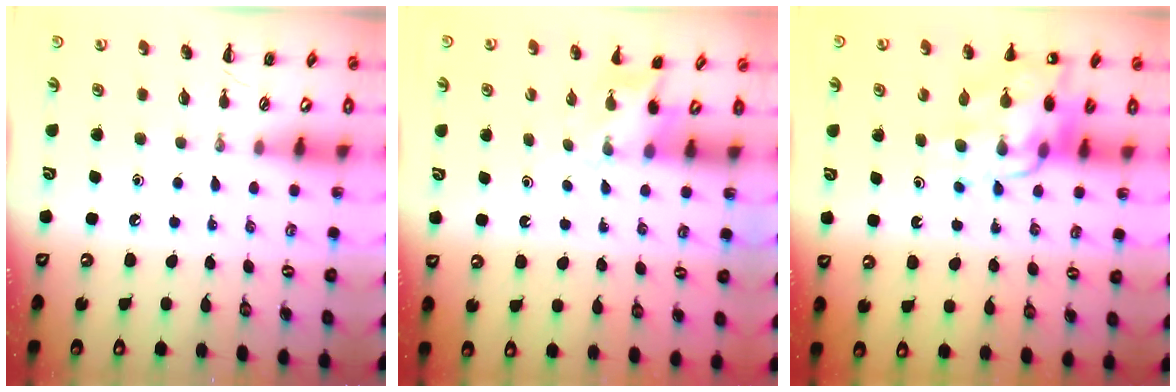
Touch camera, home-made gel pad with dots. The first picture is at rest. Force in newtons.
{"total": 3.0, "press": 2.9, "slide": 0.9}
{"total": 13.6, "press": 13.1, "slide": 3.9}